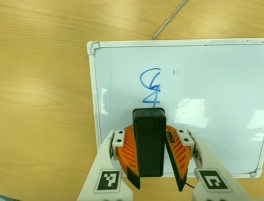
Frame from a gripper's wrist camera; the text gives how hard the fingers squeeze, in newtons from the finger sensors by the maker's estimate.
{"total": 9.7, "left": 9.4, "right": 9.9}